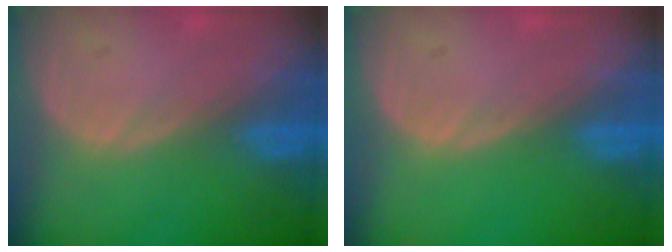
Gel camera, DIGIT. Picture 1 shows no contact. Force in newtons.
{"total": 0.0}